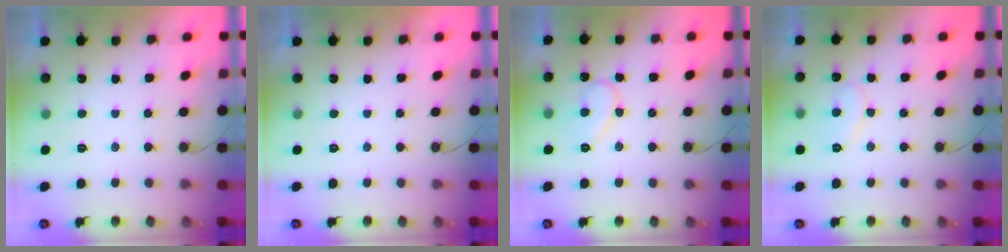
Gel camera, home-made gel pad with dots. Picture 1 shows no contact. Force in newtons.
{"total": 1.8, "press": 1.8, "slide": 0.0}
{"total": 9.5, "press": 9.5, "slide": 0.9}
{"total": 8.2, "press": 8.2, "slide": 0.6}